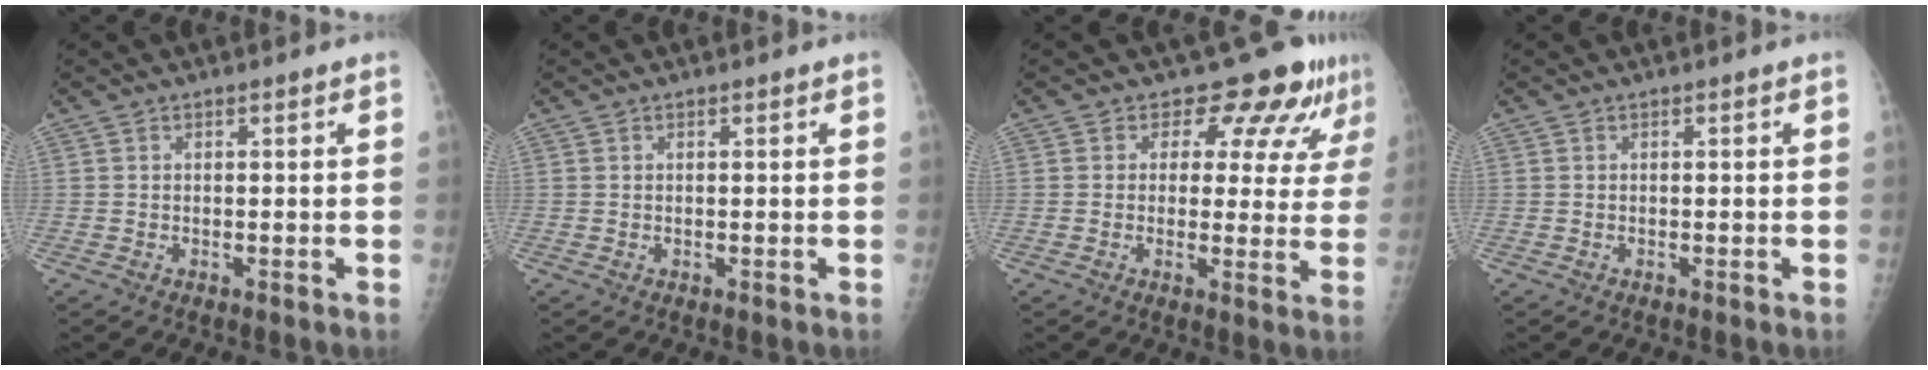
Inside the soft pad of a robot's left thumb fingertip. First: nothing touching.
{"total": 0.0}
{"total": 9.2, "force": [7.3, 4.5, 3.3], "torque": [-0.003, -0.042, 0.072]}
{"total": 0.0}